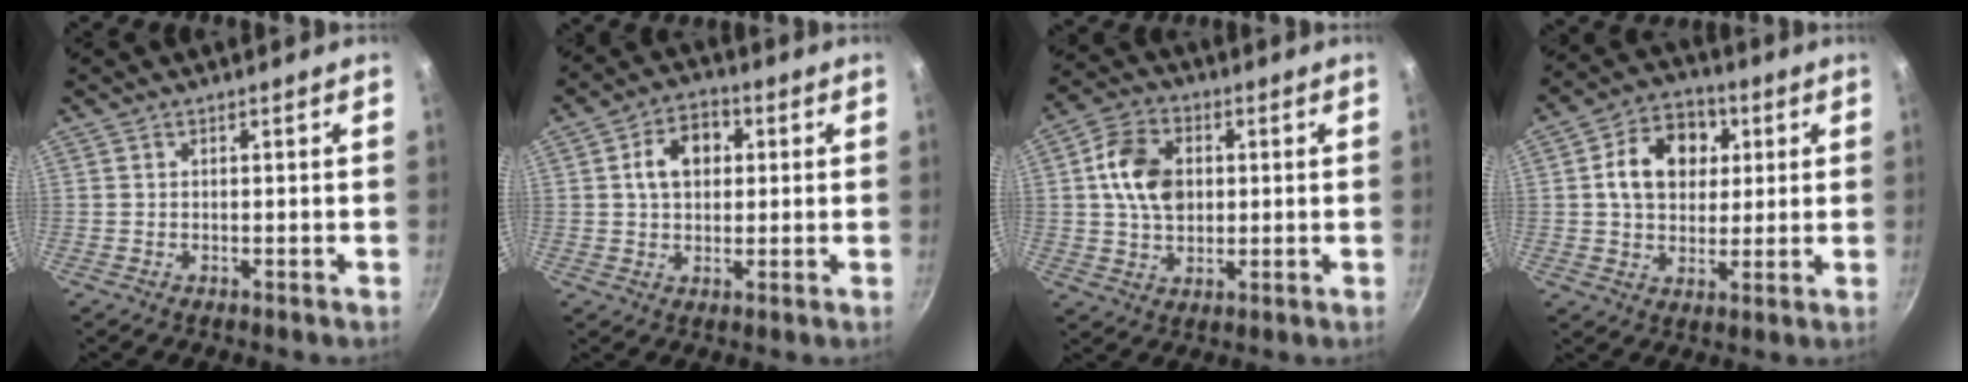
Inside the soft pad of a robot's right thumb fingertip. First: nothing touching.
{"total": 8.4, "force": [1.7, 6.1, 5.6], "torque": [-0.063, 0.012, 0.019]}
{"total": 11.1, "force": [1.6, 7.9, 7.6], "torque": [-0.118, 0.011, 0.022]}
{"total": 12.9, "force": [3.0, 9.9, 7.8], "torque": [-0.097, 0.011, 0.038]}